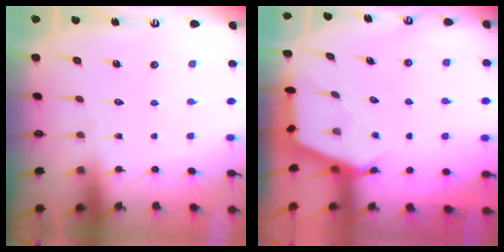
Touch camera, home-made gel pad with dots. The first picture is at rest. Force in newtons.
{"total": 2.7, "press": 2.7, "slide": 0.3}